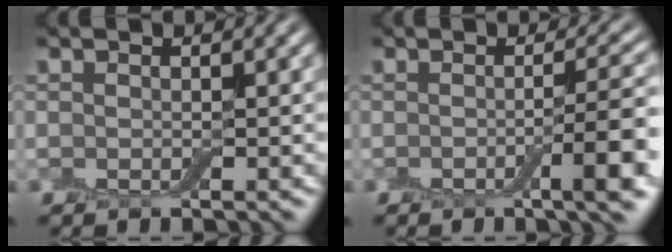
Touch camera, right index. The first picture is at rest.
{"total": 5.3, "force": [-1.5, 1.0, 5.0], "torque": [-0.066, 0.004, -0.025]}